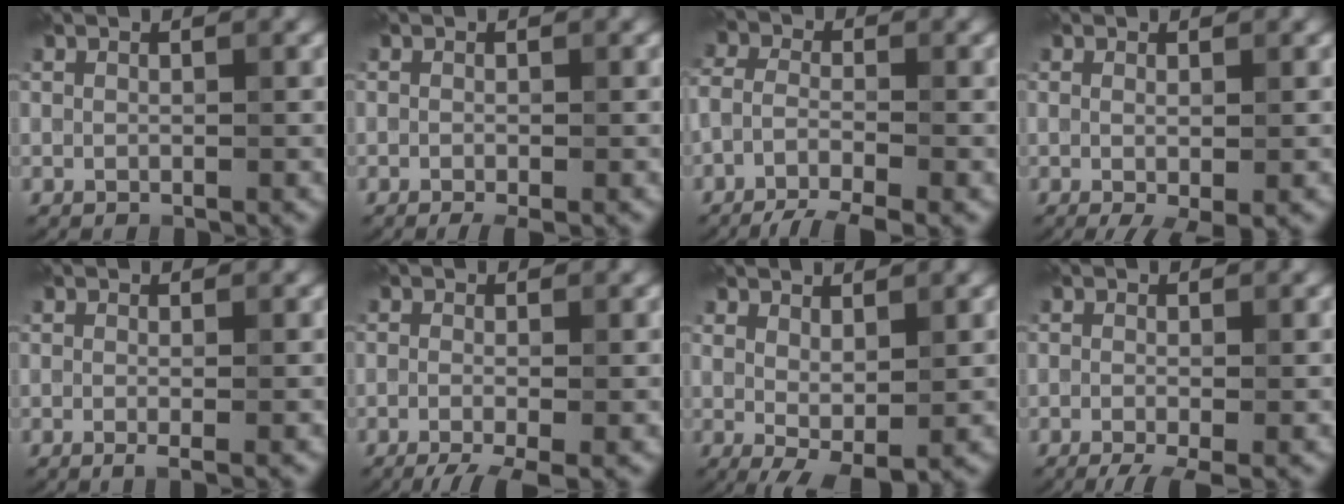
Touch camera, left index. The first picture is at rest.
{"total": 1.6, "force": [-0.8, 0.4, 1.3], "torque": [-0.020, -0.008, -0.012]}
{"total": 6.5, "force": [-4.4, 2.2, 4.3], "torque": [-0.081, -0.022, -0.080]}
{"total": 2.4, "force": [-0.6, 0.4, 2.3], "torque": [-0.039, -0.011, -0.006]}
{"total": 1.8, "force": [-0.3, 0.6, 1.7], "torque": [-0.019, -0.005, -0.009]}
{"total": 4.5, "force": [-2.3, 1.3, 3.6], "torque": [-0.055, -0.011, -0.041]}
{"total": 2.9, "force": [0.7, 0.9, 2.7], "torque": [-0.047, -0.011, 0.018]}
{"total": 3.6, "force": [-1.9, 1.0, 2.8], "torque": [-0.043, -0.010, -0.032]}